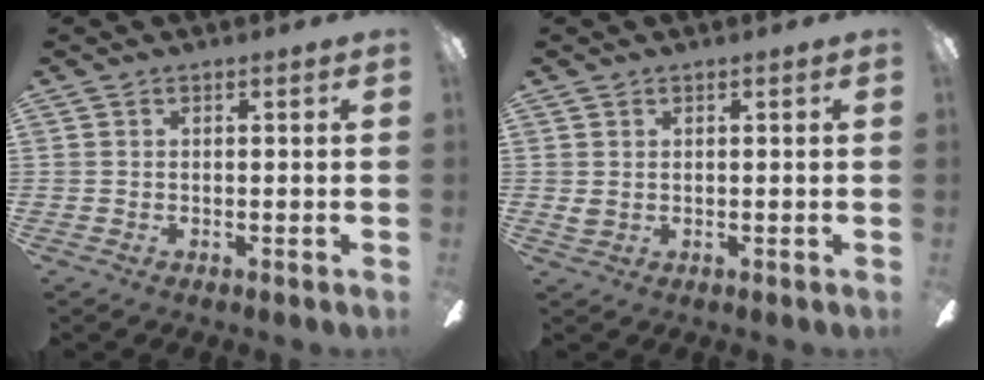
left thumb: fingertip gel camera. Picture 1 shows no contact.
{"total": 1.5, "force": [0.5, 1.3, 0.6], "torque": [-0.012, 0.003, 0.008]}